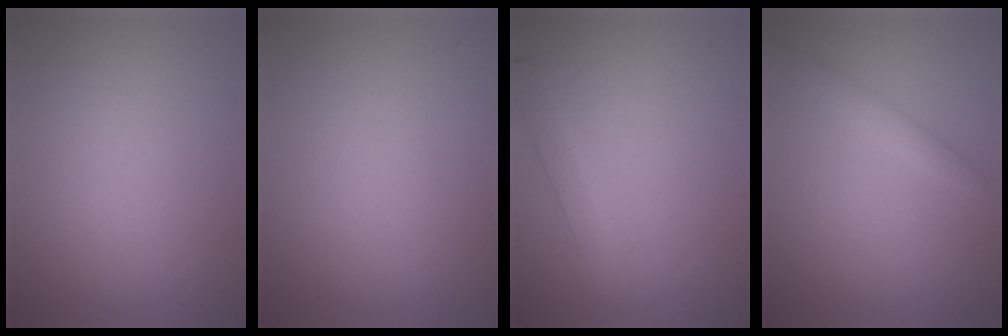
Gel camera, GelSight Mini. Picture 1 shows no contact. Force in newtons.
{"total": 0.0}
{"total": 2.1, "press": 2.1, "slide": 0.1}
{"total": 1.4, "press": 1.4, "slide": 0.1}